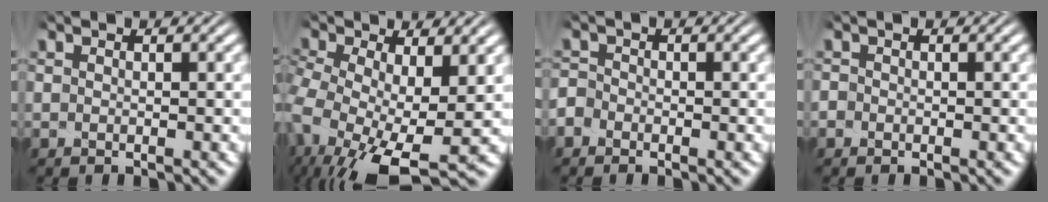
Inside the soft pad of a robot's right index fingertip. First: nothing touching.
{"total": 6.9, "force": [-1.3, 4.5, 5.1], "torque": [-0.121, -0.028, -0.014]}
{"total": 2.3, "force": [-1.5, 1.8, 0.3], "torque": [-0.008, 0.001, -0.035]}
{"total": 1.8, "force": [-0.9, 1.5, 0.1], "torque": [-0.007, 0.001, -0.025]}